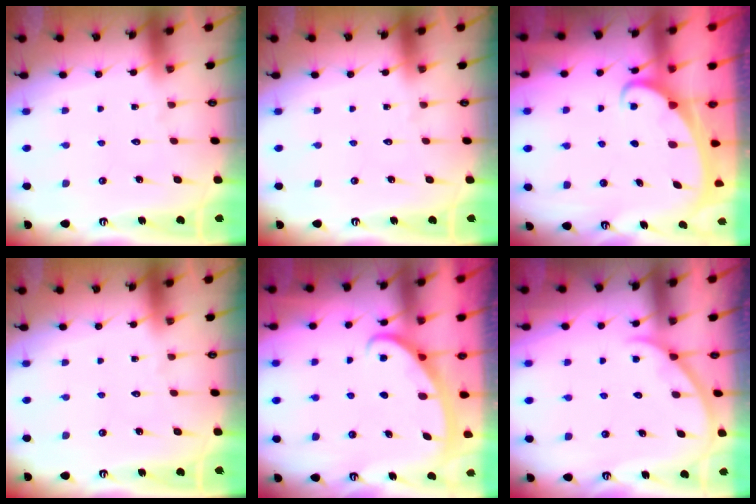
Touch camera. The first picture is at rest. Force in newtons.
{"total": 0.0}
{"total": 2.0, "press": 2.0, "slide": 0.2}
{"total": 0.0}
{"total": 2.8, "press": 2.8, "slide": 0.4}
{"total": 2.9, "press": 2.9, "slide": 0.4}